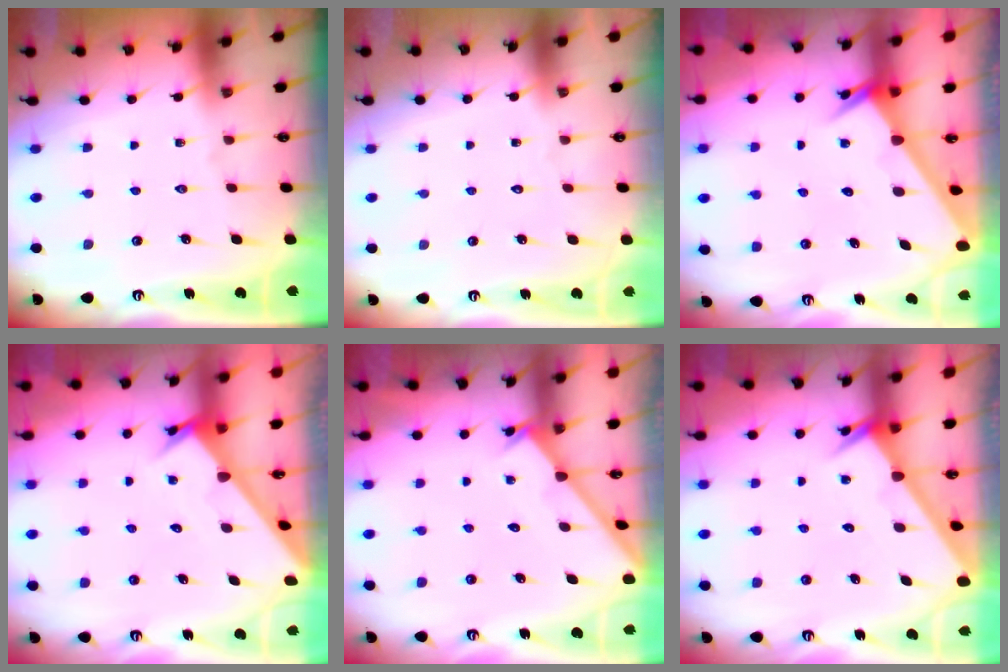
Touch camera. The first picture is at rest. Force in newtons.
{"total": 1.6, "press": 1.6, "slide": 0.1}
{"total": 2.5, "press": 2.5, "slide": 0.1}
{"total": 2.9, "press": 2.9, "slide": 0.1}
{"total": 2.3, "press": 2.3, "slide": 0.2}
{"total": 2.6, "press": 2.6, "slide": 0.0}